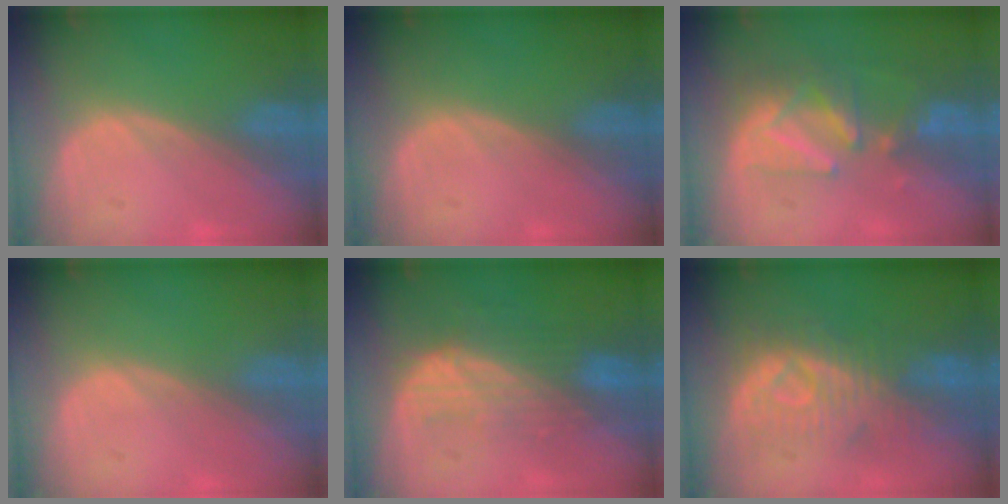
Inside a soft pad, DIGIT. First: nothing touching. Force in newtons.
{"total": 0.0}
{"total": 8.2, "press": 7.4, "slide": 3.5}
{"total": 0.0}
{"total": 7.2, "press": 7.0, "slide": 1.5}
{"total": 8.5, "press": 8.4, "slide": 0.9}